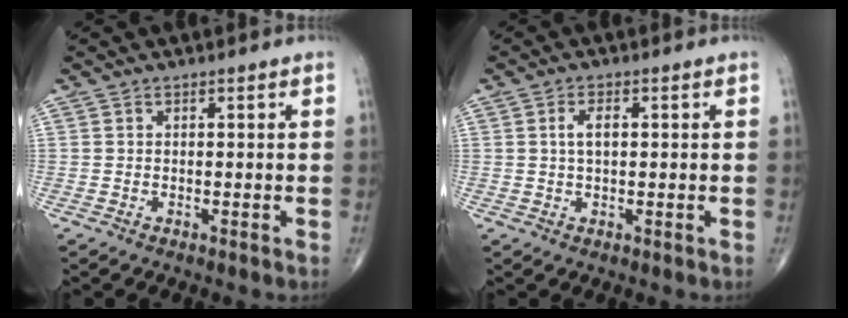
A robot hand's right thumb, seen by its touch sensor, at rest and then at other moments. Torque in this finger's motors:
{"motor_torque": [0.30, 1.06, 0.16, 0.19, 0.03]}